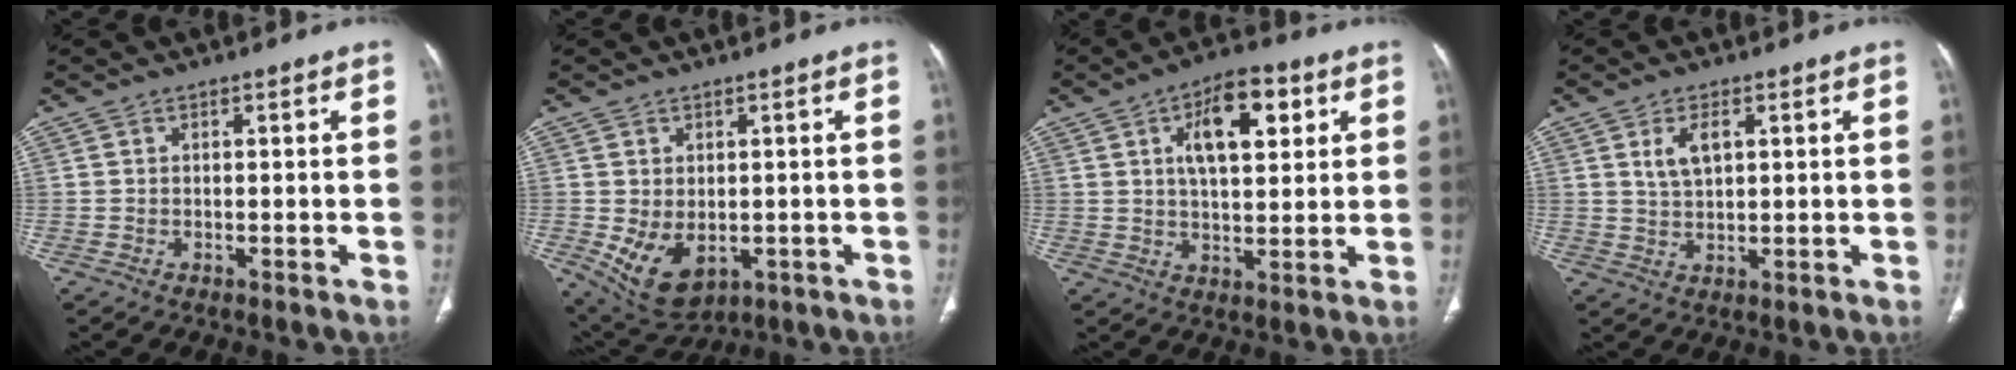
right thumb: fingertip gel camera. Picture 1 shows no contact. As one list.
[{"total": 8.8, "force": [-1.7, 5.8, 6.3], "torque": [-0.098, -0.010, -0.004]}, {"total": 12.3, "force": [4.4, 5.8, 10.0], "torque": [-0.132, -0.004, 0.069]}, {"total": 4.7, "force": [1.7, 2.3, 3.7], "torque": [-0.065, -0.004, 0.036]}]